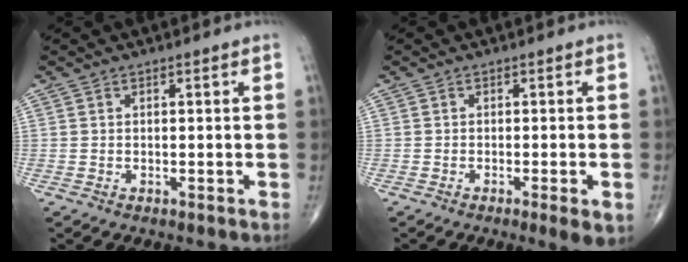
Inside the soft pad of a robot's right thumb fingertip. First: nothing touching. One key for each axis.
{"total": 3.8, "fx": -1.5, "fy": 0.6, "fz": 3.4, "tx": -0.053, "ty": -0.009, "tz": -0.024}